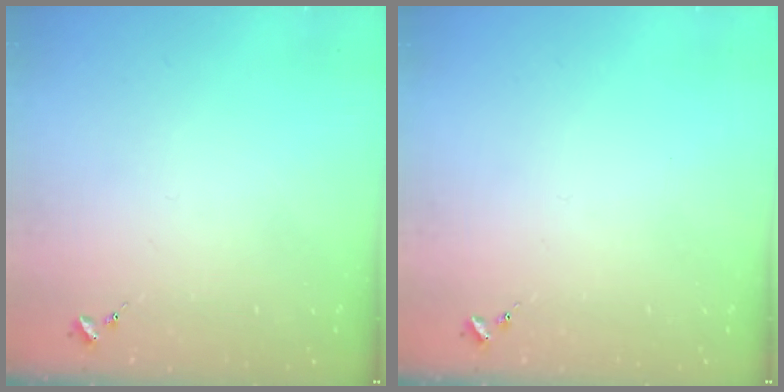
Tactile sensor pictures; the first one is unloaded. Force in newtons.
{"total": 0.0}